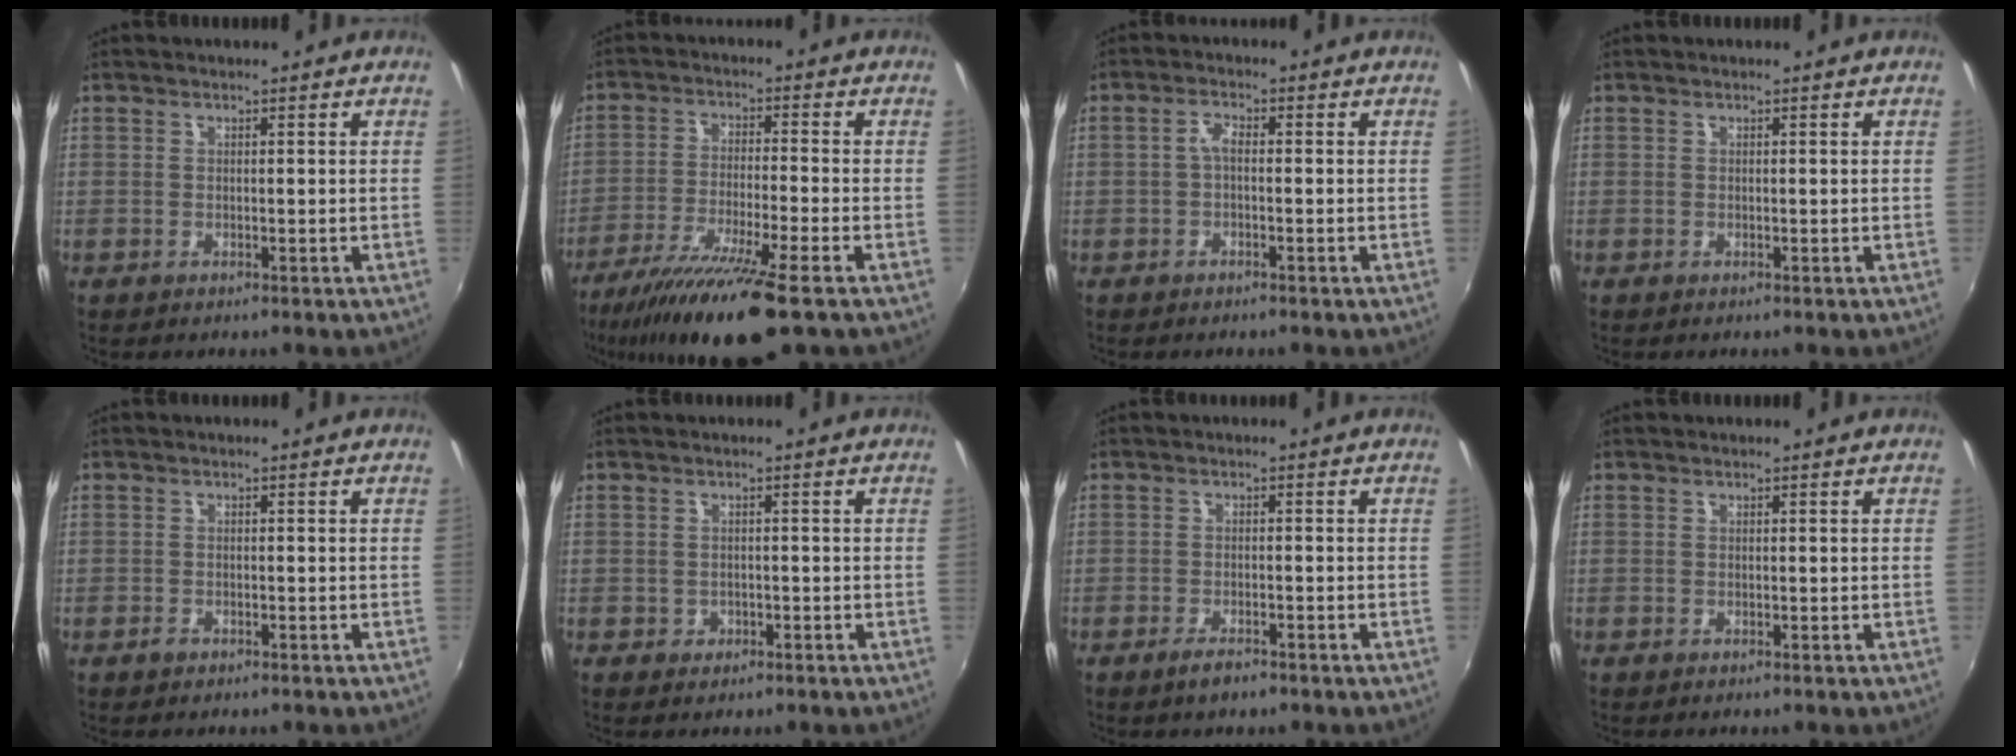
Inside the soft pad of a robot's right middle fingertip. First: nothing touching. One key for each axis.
{"total": 14.3, "fx": -10.2, "fy": 0.7, "fz": 10.0, "tx": -0.202, "ty": -0.040, "tz": -0.177}
{"total": 1.8, "fx": -0.6, "fy": 0.8, "fz": 1.6, "tx": -0.033, "ty": 0.006, "tz": -0.012}
{"total": 0.0}
{"total": 0.9, "fx": -0.7, "fy": 0.5, "fz": 0.2, "tx": -0.005, "ty": 0.000, "tz": -0.011}
{"total": 1.8, "fx": -0.6, "fy": 1.6, "fz": 0.5, "tx": -0.009, "ty": -0.003, "tz": -0.008}
{"total": 2.6, "fx": -2.0, "fy": 0.8, "fz": 1.6, "tx": -0.038, "ty": -0.005, "tz": -0.039}
{"total": 0.0}